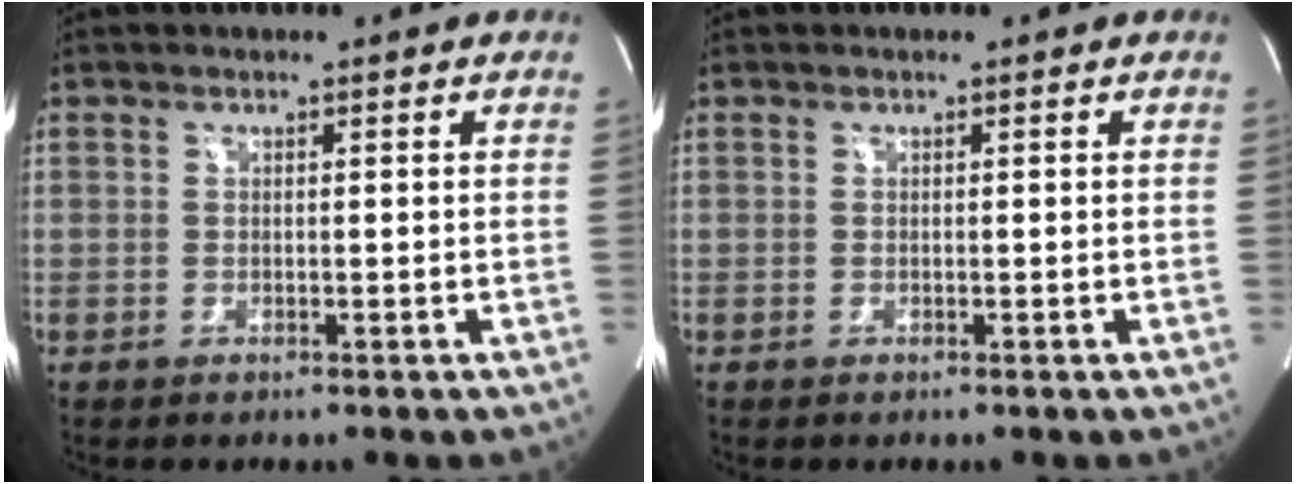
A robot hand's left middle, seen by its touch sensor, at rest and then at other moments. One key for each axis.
{"total": 0.0}